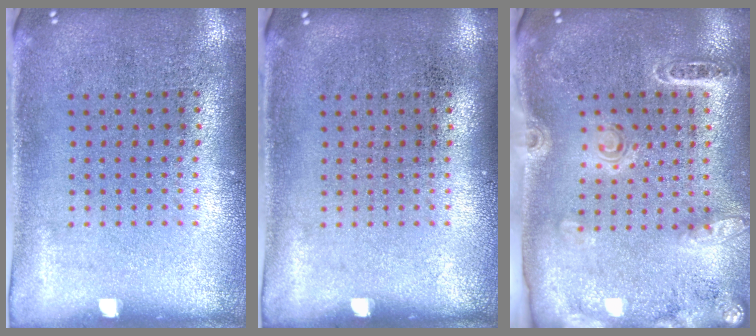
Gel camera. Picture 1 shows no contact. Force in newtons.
{"total": 0.0}
{"total": 1.7, "press": 1.7, "slide": 0.1}